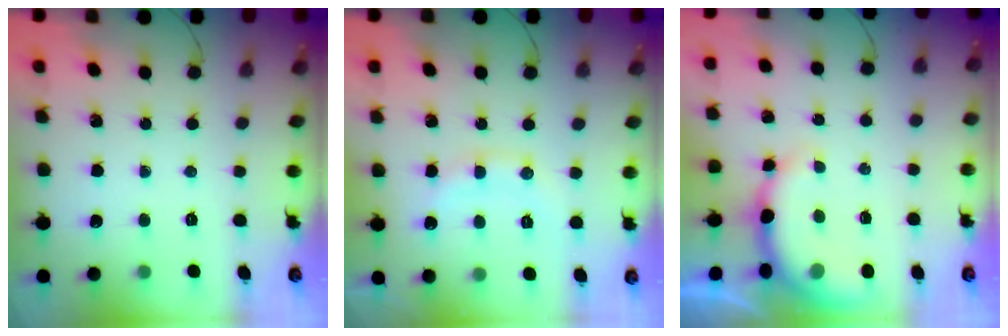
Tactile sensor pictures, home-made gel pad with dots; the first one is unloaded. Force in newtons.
{"total": 8.7, "press": 8.7, "slide": 0.5}
{"total": 7.9, "press": 7.7, "slide": 1.4}